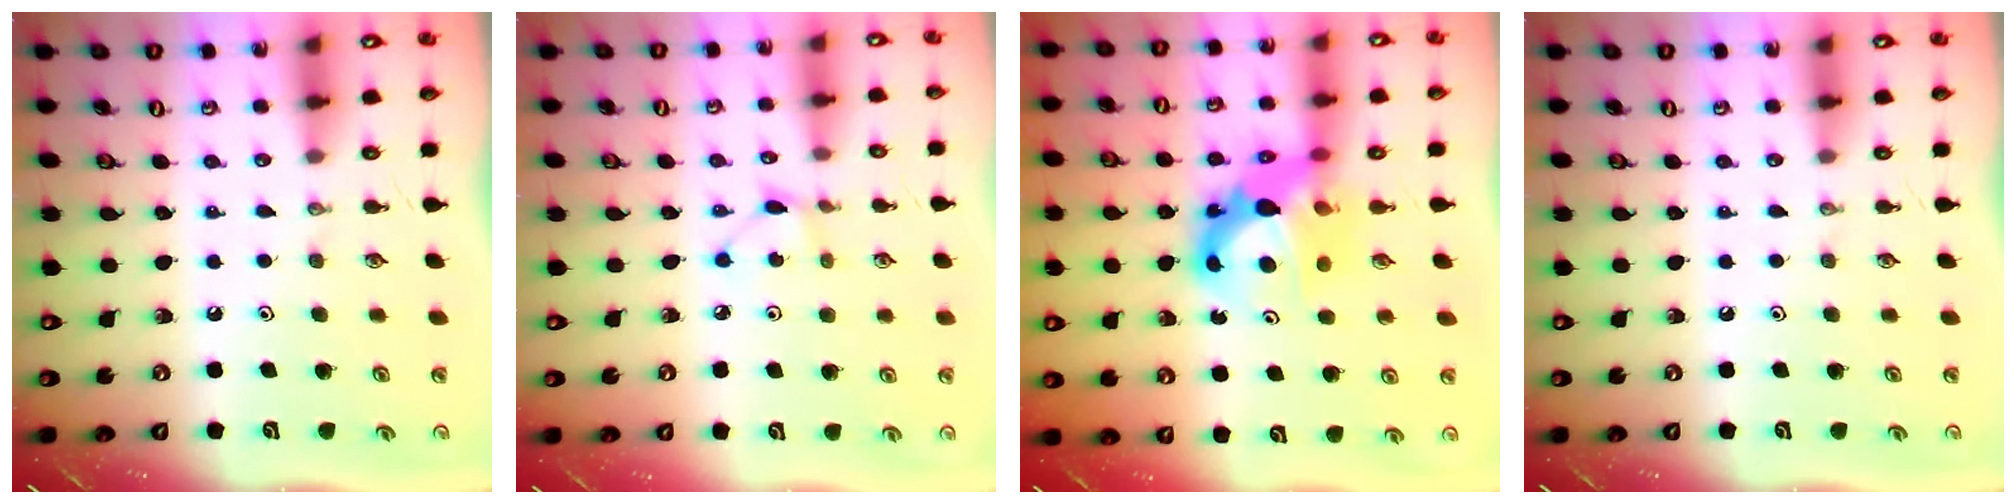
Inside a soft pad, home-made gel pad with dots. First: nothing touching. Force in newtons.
{"total": 3.0, "press": 2.9, "slide": 0.4}
{"total": 10.9, "press": 10.8, "slide": 0.9}
{"total": 0.0}